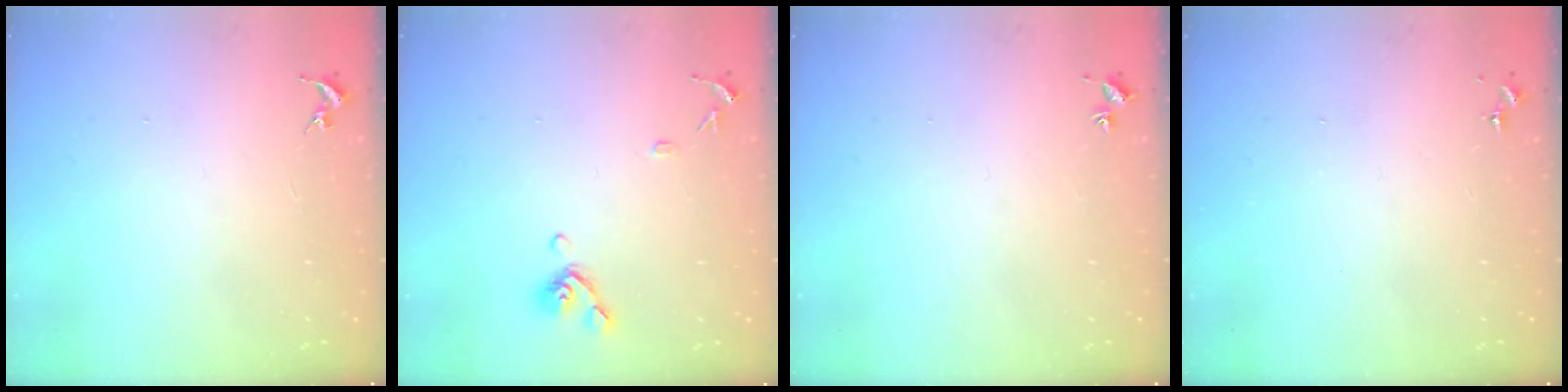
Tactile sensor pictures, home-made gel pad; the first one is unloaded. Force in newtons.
{"total": 8.9, "press": 8.8, "slide": 1.4}
{"total": 1.7, "press": 1.7, "slide": 0.2}
{"total": 0.0}